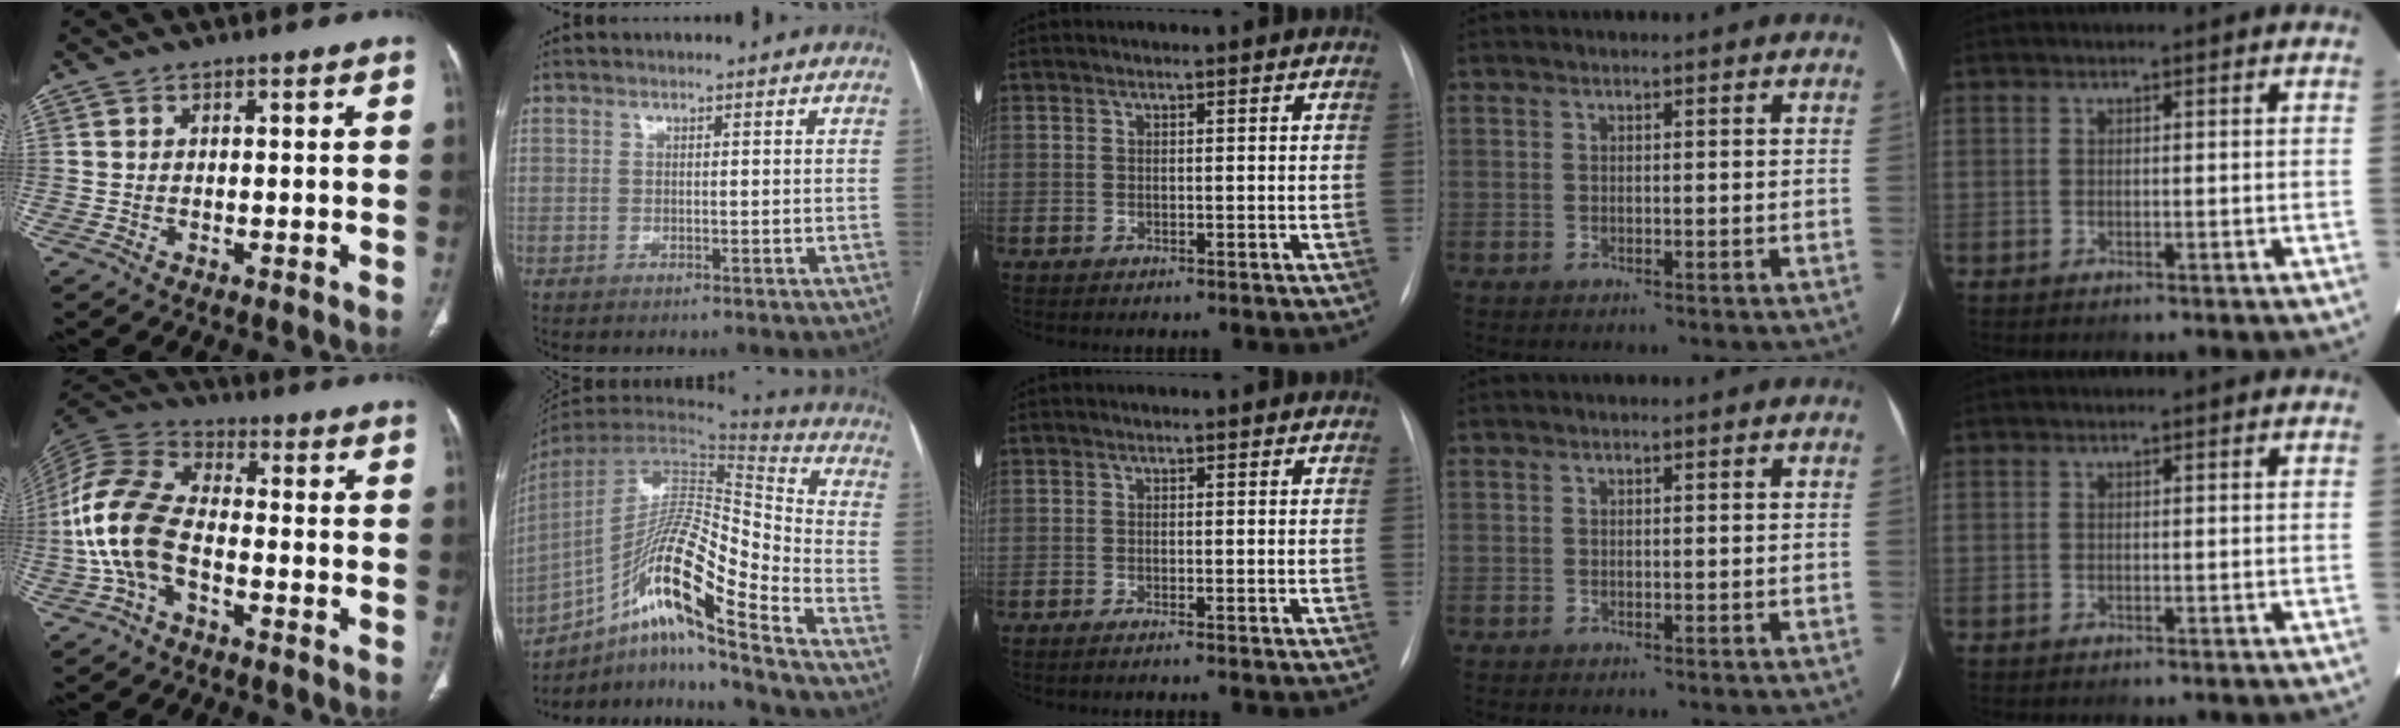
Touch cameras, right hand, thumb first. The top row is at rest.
{"thumb": {"total": 13.8, "force": [-3.5, 7.9, 10.8], "torque": [-0.238, 0.035, -0.074]}, "index": {"total": 19.5, "force": [-11.8, 0.8, 15.5], "torque": [-0.298, 0.003, -0.215]}, "middle": {"total": 1.2, "force": [-0.9, -0.4, 0.7], "torque": [-0.015, -0.002, -0.014]}}